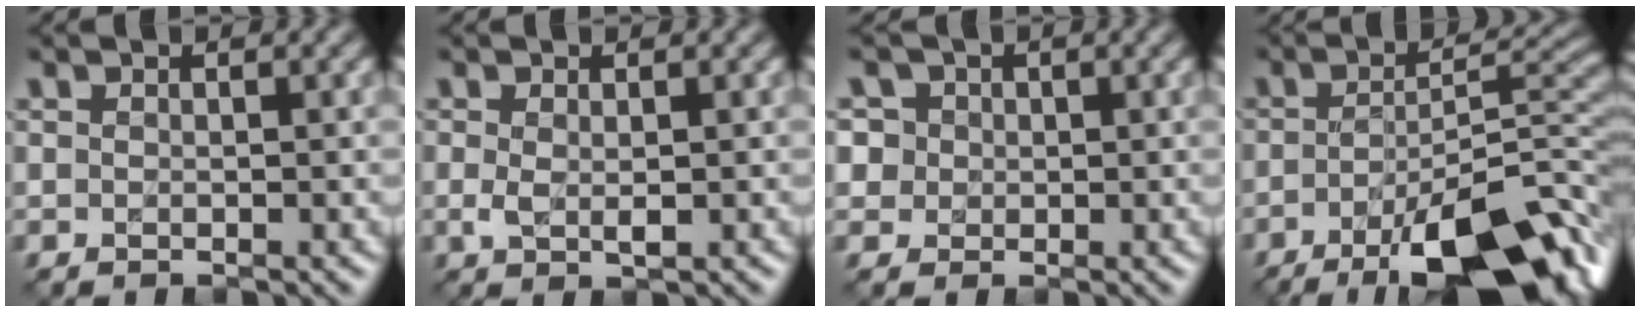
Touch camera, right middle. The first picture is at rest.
{"total": 1.7, "force": [0.0, 0.7, 1.6], "torque": [-0.034, -0.002, 0.002]}
{"total": 4.6, "force": [1.8, 3.8, 1.7], "torque": [-0.028, 0.021, 0.015]}
{"total": 12.9, "force": [-6.8, 3.7, 10.4], "torque": [-0.161, -0.003, -0.107]}